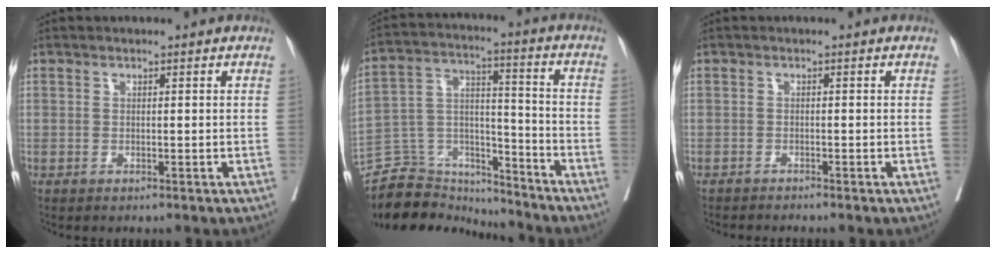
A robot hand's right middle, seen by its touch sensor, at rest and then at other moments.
{"total": 13.5, "force": [-12.8, 4.3, 0.6], "torque": [-0.015, 0.064, -0.220]}
{"total": 2.0, "force": [-2.0, -0.2, 0.2], "torque": [-0.008, -0.007, -0.035]}